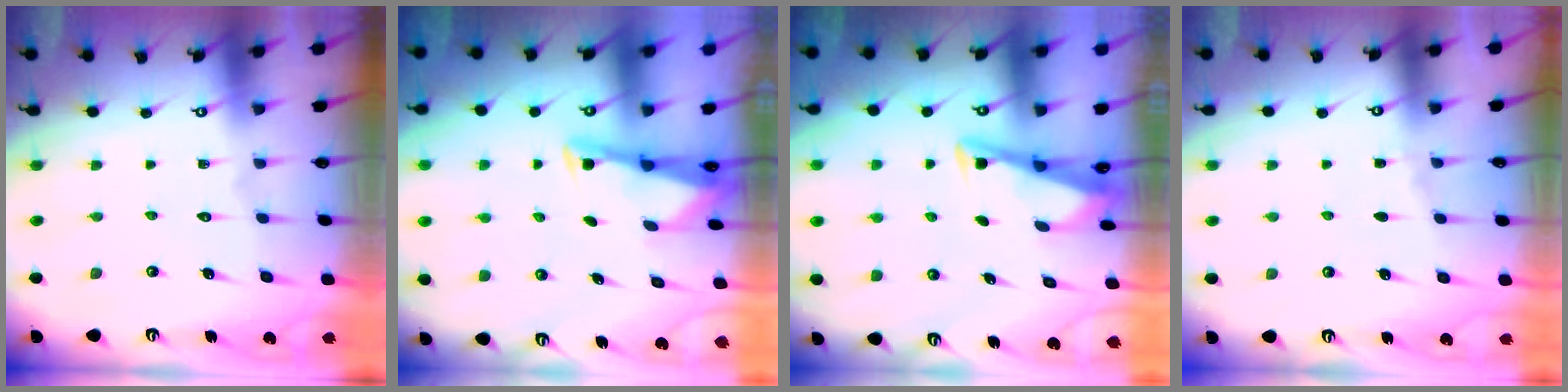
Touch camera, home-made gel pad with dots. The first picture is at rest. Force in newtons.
{"total": 2.7, "press": 2.7, "slide": 0.2}
{"total": 3.4, "press": 3.4, "slide": 0.3}
{"total": 2.3, "press": 2.2, "slide": 0.4}